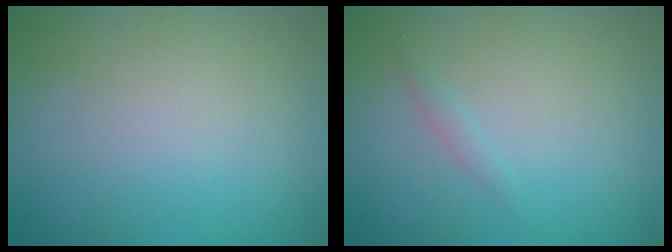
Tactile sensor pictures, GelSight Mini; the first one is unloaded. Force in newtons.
{"total": 0.7, "press": 0.7, "slide": 0.0}